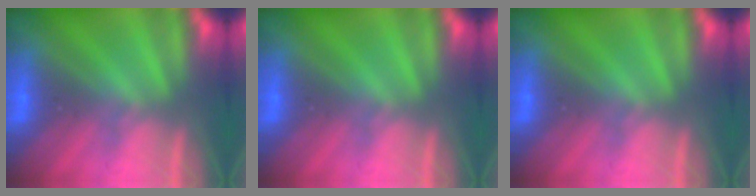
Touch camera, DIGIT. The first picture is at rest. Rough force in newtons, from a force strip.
{"total": 0.0}
{"total": 0.0}